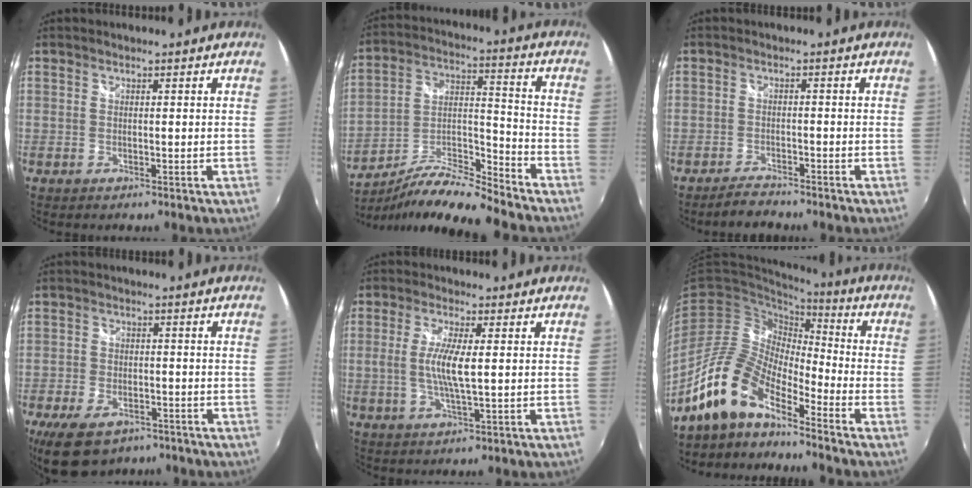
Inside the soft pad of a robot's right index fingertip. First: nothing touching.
{"total": 13.2, "force": [-11.3, 0.8, 6.8], "torque": [-0.123, 0.006, -0.209]}
{"total": 3.2, "force": [-3.0, 1.0, 0.7], "torque": [-0.027, 0.004, -0.053]}
{"total": 11.7, "force": [-7.6, 6.4, 6.1], "torque": [-0.147, -0.016, -0.120]}
{"total": 6.4, "force": [0.1, 0.8, 6.3], "torque": [-0.124, -0.004, 0.001]}
{"total": 13.7, "force": [-10.2, 4.6, 7.9], "torque": [-0.151, 0.009, -0.210]}